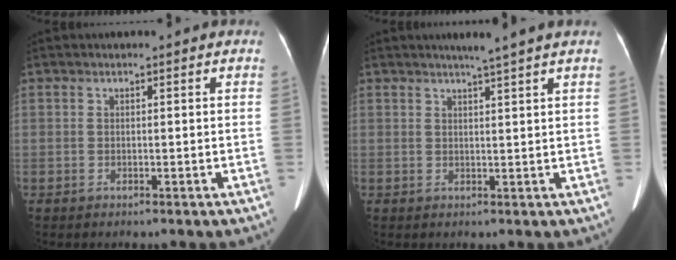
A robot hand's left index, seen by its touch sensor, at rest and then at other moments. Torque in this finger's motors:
{"motor_torque": [0.31, -0.20, 0.04, 0.05]}